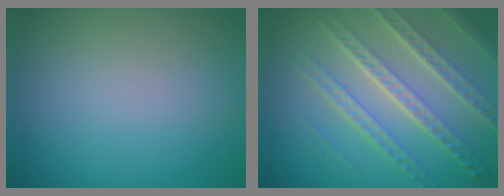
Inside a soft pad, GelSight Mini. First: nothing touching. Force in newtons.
{"total": 7.1, "press": 5.0, "slide": 5.0}